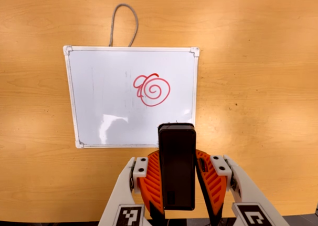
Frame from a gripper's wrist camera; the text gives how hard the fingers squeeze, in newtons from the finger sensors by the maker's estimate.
{"total": 6.7, "left": 5.2, "right": 8.1}